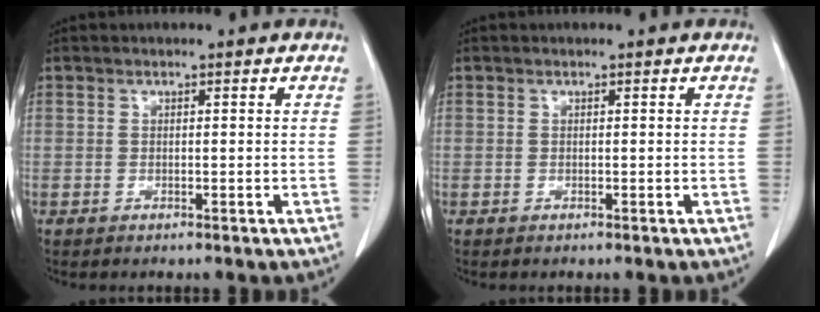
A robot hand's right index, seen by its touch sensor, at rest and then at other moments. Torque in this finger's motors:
{"motor_torque": [0.00, 0.00, 0.00, 0.00]}